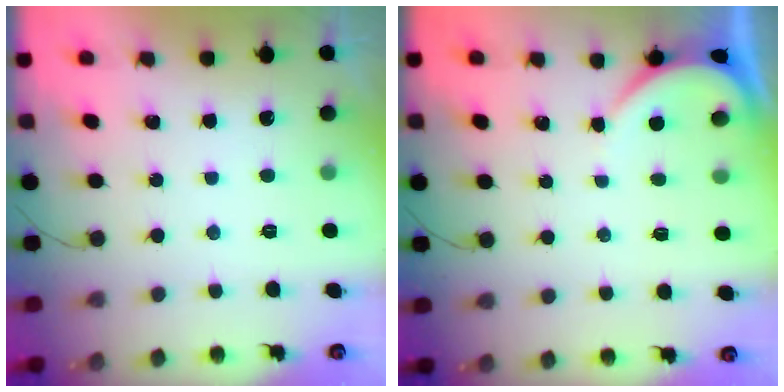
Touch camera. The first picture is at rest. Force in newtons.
{"total": 2.6, "press": 2.6, "slide": 0.2}